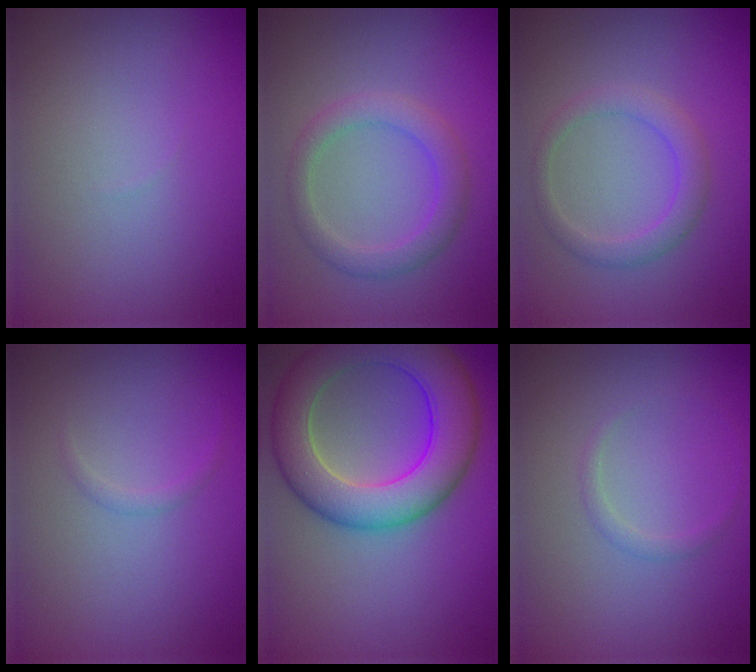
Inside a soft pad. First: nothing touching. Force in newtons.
{"total": 2.9, "press": 2.9, "slide": 0.4}
{"total": 2.4, "press": 2.4, "slide": 0.2}
{"total": 0.7, "press": 0.7, "slide": 0.0}
{"total": 8.7, "press": 8.7, "slide": 0.3}
{"total": 1.0, "press": 1.0, "slide": 0.1}